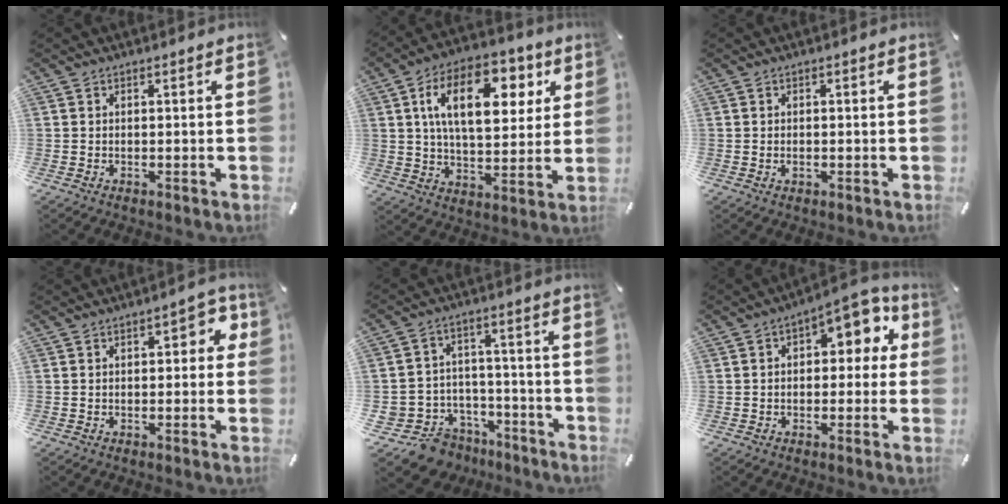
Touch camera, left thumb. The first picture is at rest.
{"total": 18.1, "force": [6.6, 10.4, 13.2], "torque": [-0.205, -0.006, 0.110]}
{"total": 0.9, "force": [-0.2, 0.5, 0.7], "torque": [-0.013, 0.002, -0.004]}
{"total": 5.2, "force": [0.6, 2.8, 4.3], "torque": [-0.053, 0.002, 0.001]}
{"total": 9.9, "force": [-6.5, 7.4, 1.3], "torque": [-0.026, 0.037, -0.109]}
{"total": 8.2, "force": [3.1, 4.7, 5.9], "torque": [-0.075, -0.019, 0.045]}